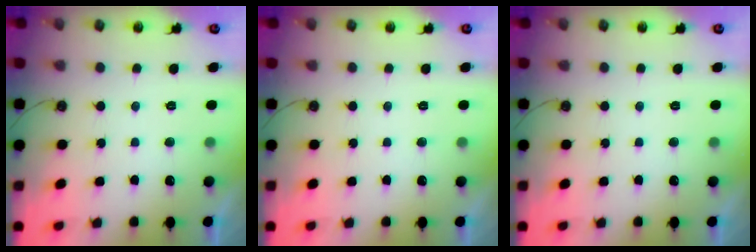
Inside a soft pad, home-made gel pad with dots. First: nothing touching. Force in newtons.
{"total": 0.0}
{"total": 0.0}